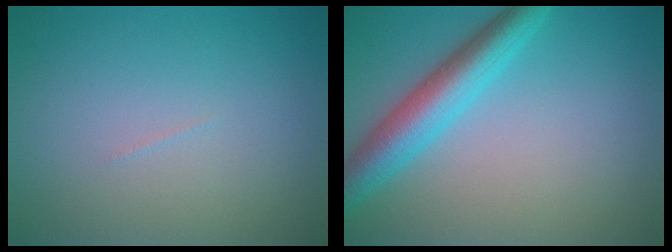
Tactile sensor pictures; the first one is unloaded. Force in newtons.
{"total": 5.2, "press": 5.2, "slide": 0.2}